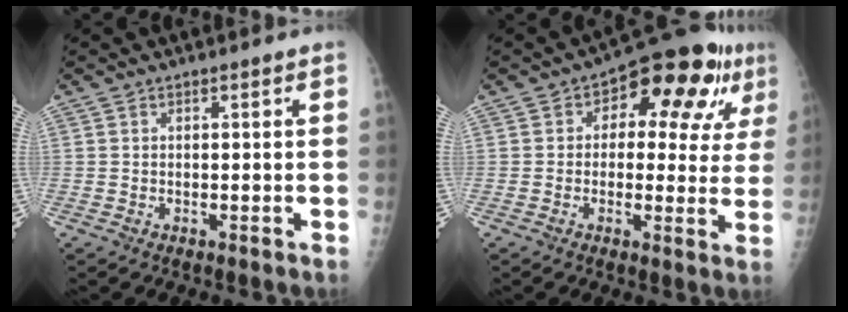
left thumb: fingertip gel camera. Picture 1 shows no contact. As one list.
[{"total": 15.5, "force": [5.5, 8.1, 12.0], "torque": [-0.106, 0.017, 0.063]}]